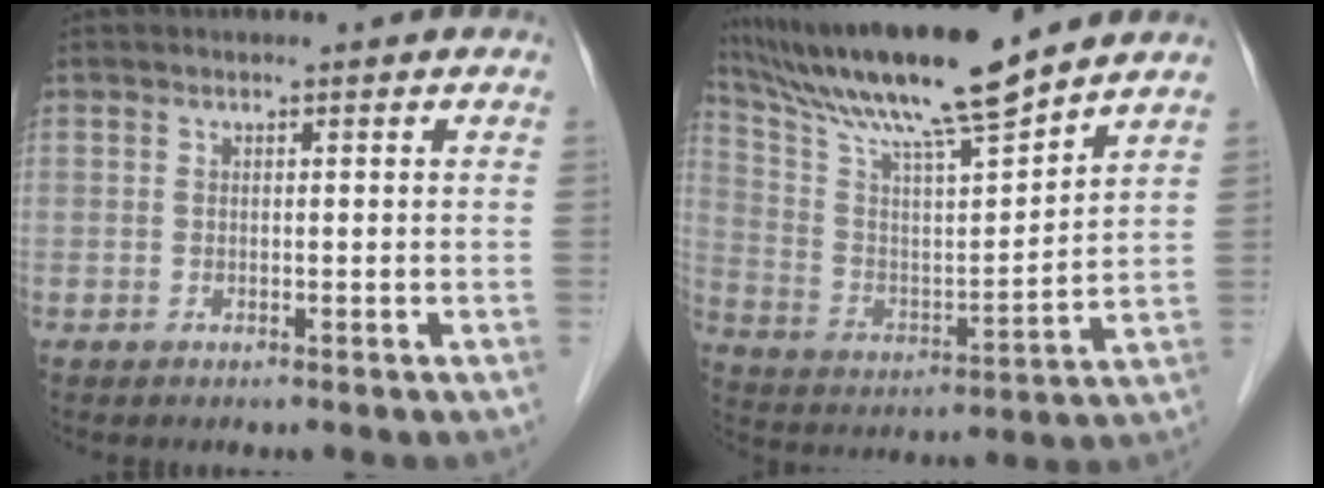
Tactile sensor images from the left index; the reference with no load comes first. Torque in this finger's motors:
{"motor_torque": [0.78, -0.80, 0.48, 0.21]}